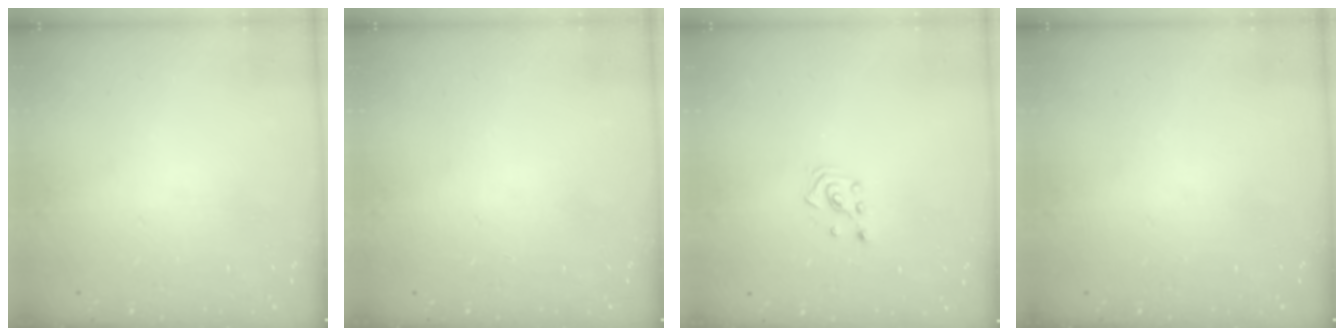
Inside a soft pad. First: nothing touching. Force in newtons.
{"total": 0.0}
{"total": 2.1, "press": 2.1, "slide": 0.3}
{"total": 0.0}